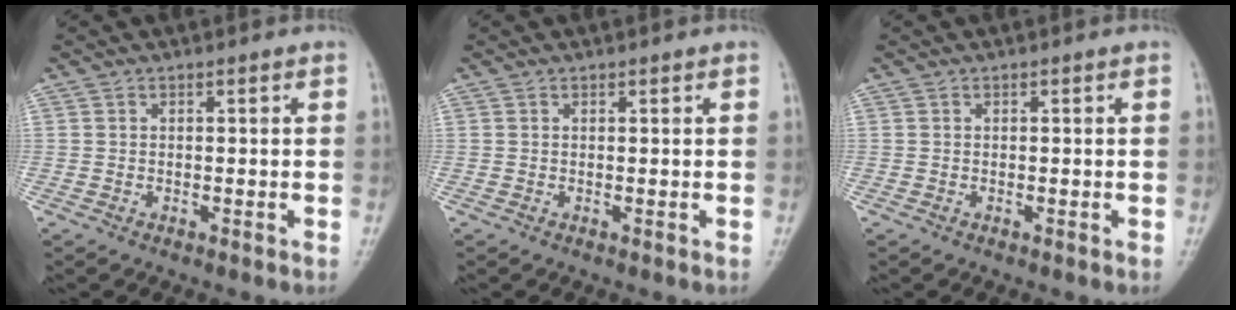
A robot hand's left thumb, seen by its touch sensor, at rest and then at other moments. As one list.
[{"total": 0.0}, {"total": 0.0}]